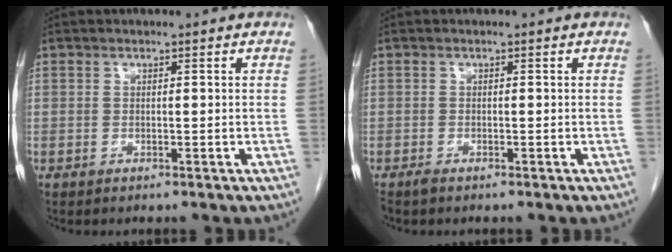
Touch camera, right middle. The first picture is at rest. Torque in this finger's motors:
{"motor_torque": [0.26, -0.09, -0.01, 0.00]}